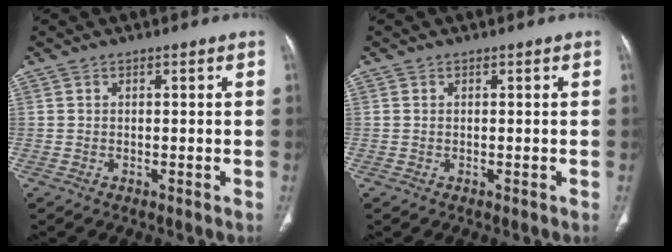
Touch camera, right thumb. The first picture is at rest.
{"total": 0.0}